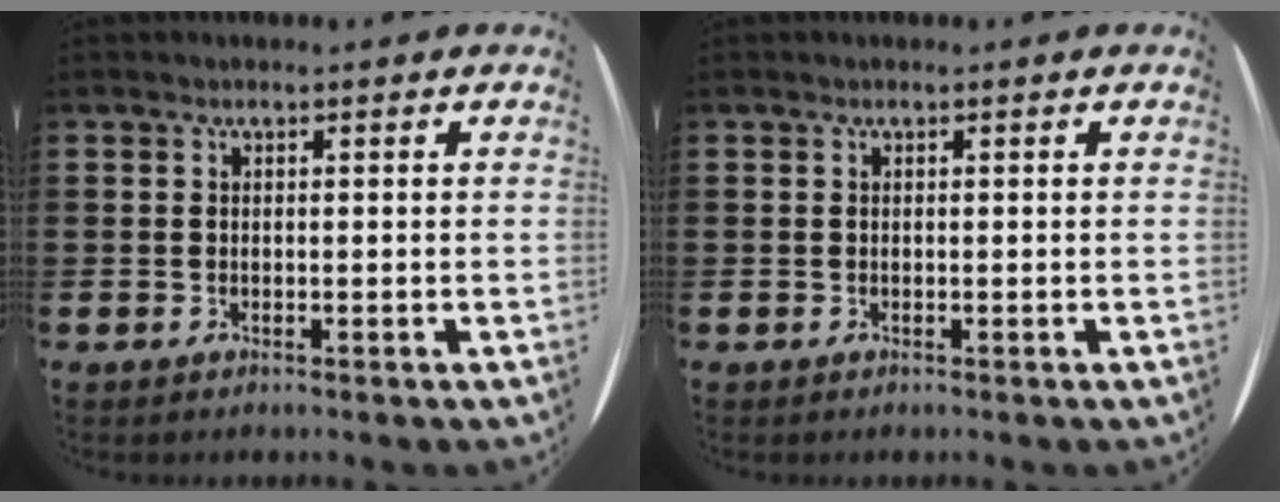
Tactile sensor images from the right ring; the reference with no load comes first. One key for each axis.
{"total": 0.0}